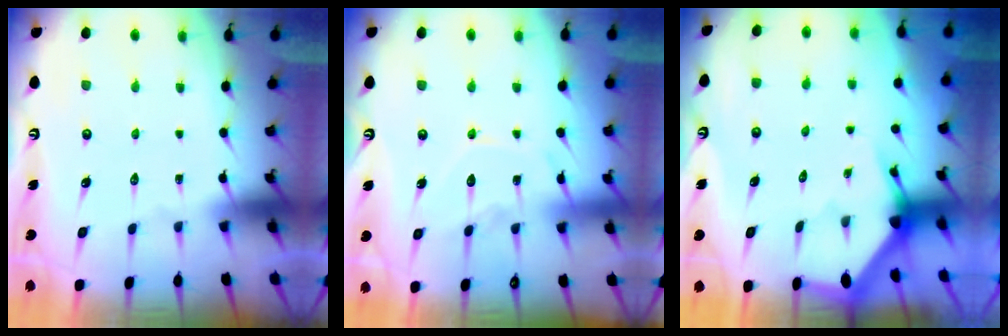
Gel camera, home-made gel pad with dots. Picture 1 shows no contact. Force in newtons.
{"total": 8.9, "press": 8.9, "slide": 0.9}
{"total": 2.8, "press": 2.8, "slide": 0.2}